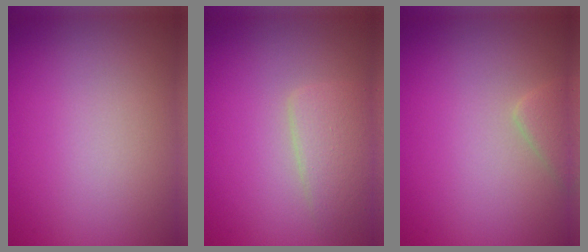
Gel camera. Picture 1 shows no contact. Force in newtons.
{"total": 2.8, "press": 2.8, "slide": 0.1}
{"total": 1.5, "press": 1.5, "slide": 0.1}